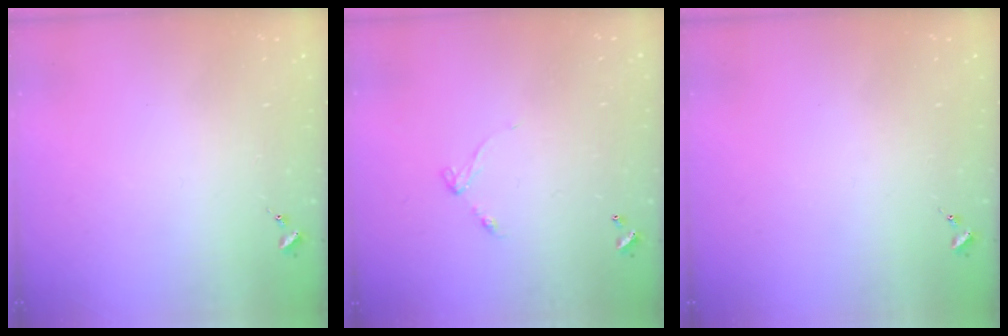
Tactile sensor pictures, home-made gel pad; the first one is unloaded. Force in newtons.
{"total": 5.6, "press": 5.6, "slide": 0.5}
{"total": 0.0}